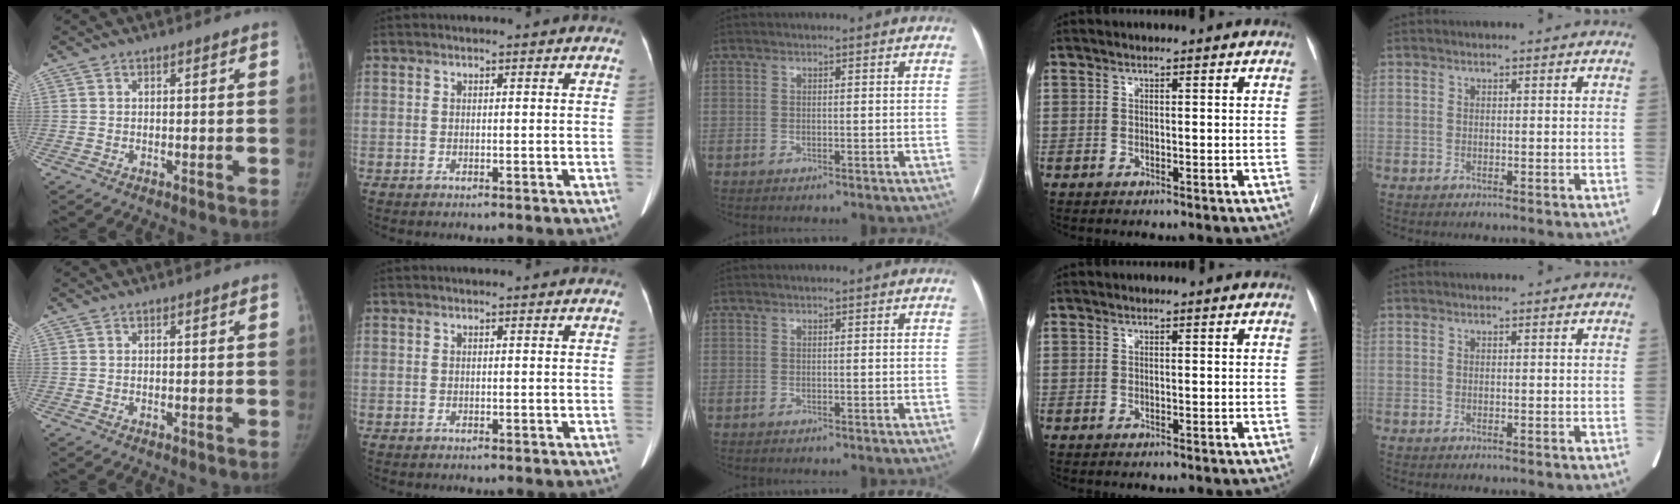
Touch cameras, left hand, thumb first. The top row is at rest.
{}